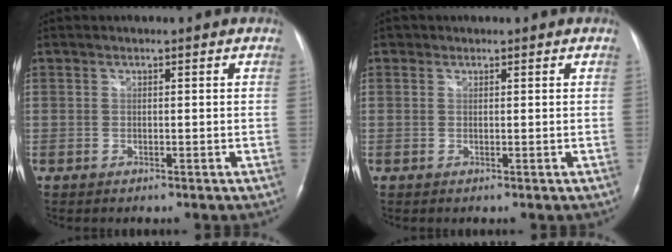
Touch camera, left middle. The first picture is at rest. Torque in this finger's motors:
{"motor_torque": [-0.11, -0.01, -0.09, -0.01]}